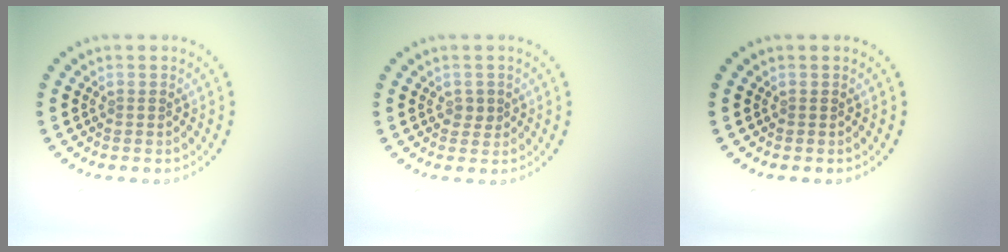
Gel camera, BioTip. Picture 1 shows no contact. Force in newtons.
{"total": 1.1, "press": 1.1, "slide": 0.3}
{"total": 0.0}